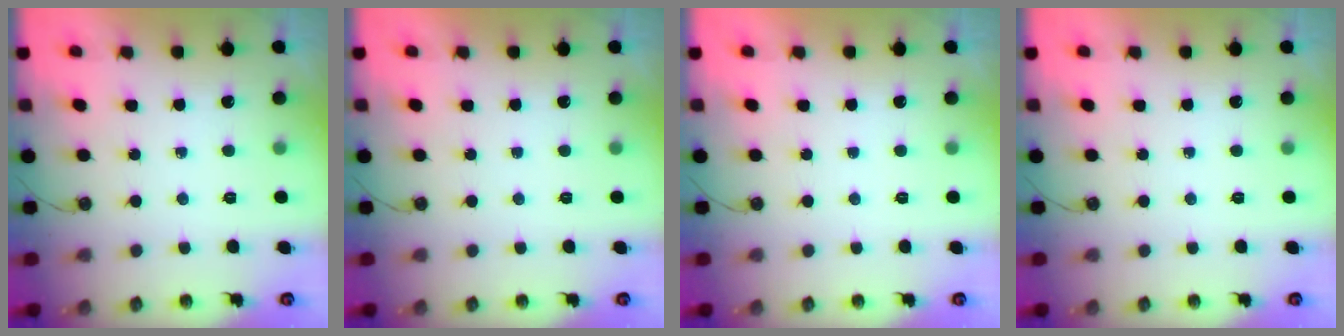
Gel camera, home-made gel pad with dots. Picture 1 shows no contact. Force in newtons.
{"total": 0.0}
{"total": 0.0}
{"total": 0.0}